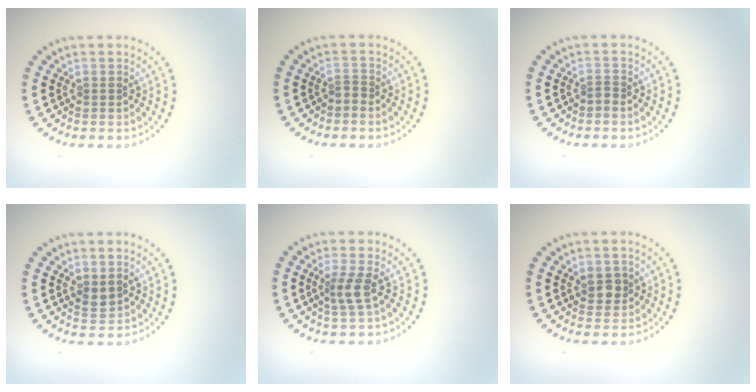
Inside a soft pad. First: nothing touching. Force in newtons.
{"total": 0.7, "press": 0.4, "slide": 0.6}
{"total": 0.6, "press": 0.3, "slide": 0.5}
{"total": 1.5, "press": 1.4, "slide": 0.5}
{"total": 2.1, "press": 1.6, "slide": 1.3}
{"total": 1.8, "press": 1.8, "slide": 0.5}